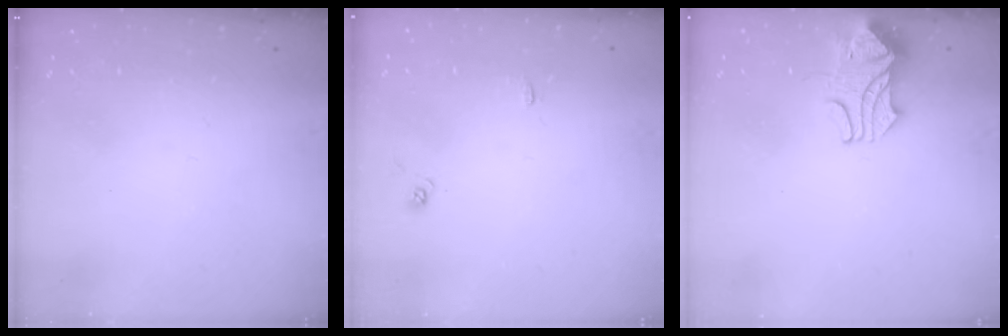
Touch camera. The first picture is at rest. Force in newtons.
{"total": 1.2, "press": 1.2, "slide": 0.3}
{"total": 2.0, "press": 1.9, "slide": 0.8}